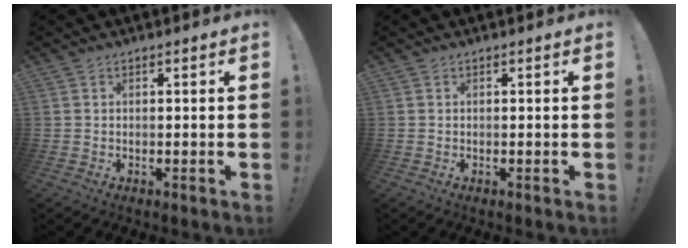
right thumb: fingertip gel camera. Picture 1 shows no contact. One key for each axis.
{"total": 0.0}